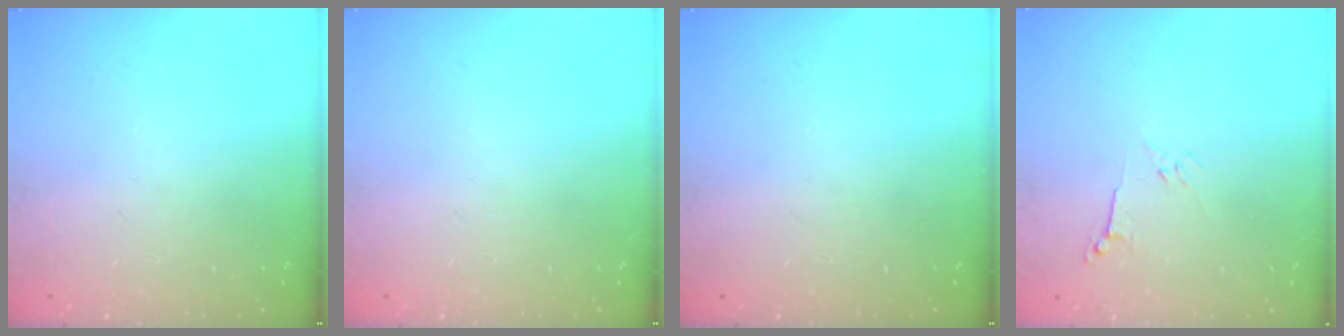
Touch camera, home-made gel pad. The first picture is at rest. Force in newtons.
{"total": 0.0}
{"total": 0.0}
{"total": 3.0, "press": 2.9, "slide": 0.8}